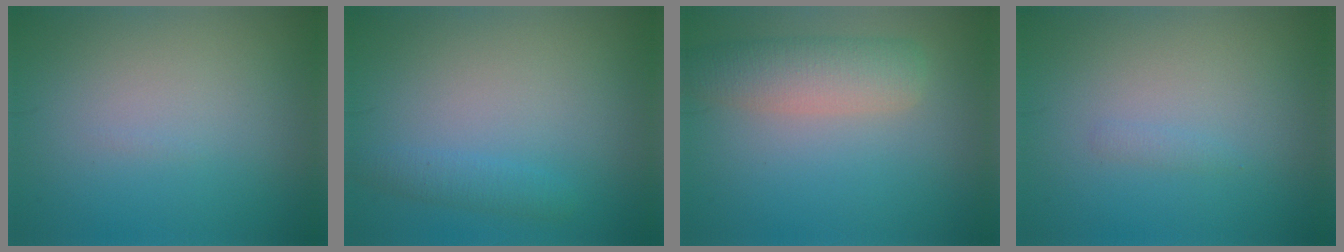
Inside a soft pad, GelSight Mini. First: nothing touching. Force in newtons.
{"total": 1.6, "press": 1.6, "slide": 0.0}
{"total": 4.2, "press": 4.2, "slide": 0.2}
{"total": 0.6, "press": 0.6, "slide": 0.1}